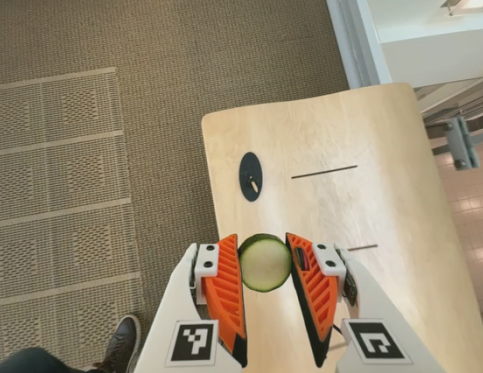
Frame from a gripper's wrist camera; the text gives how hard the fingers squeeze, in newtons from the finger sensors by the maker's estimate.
{"total": 10.2, "left": 10.2, "right": 10.1}